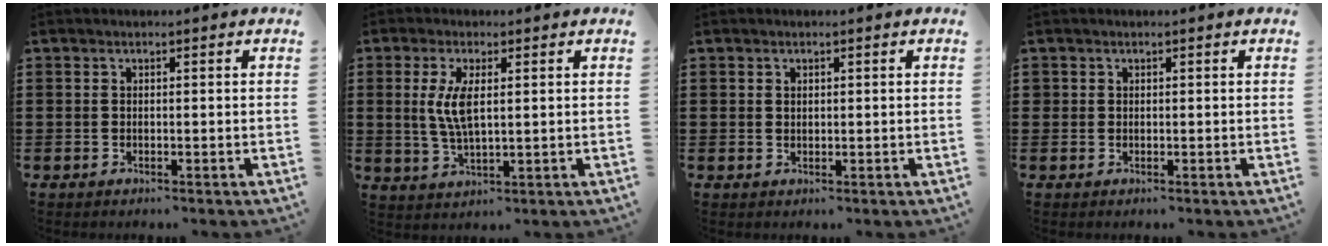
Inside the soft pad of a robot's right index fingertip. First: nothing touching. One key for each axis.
{"total": 5.6, "fx": 1.0, "fy": 1.9, "fz": 5.2, "tx": -0.118, "ty": 0.000, "tz": 0.011}
{"total": 0.7, "fx": 0.4, "fy": 0.5, "fz": 0.2, "tx": -0.006, "ty": 0.003, "tz": 0.009}
{"total": 0.6, "fx": 0.2, "fy": 0.6, "fz": 0.1, "tx": -0.002, "ty": 0.003, "tz": 0.005}